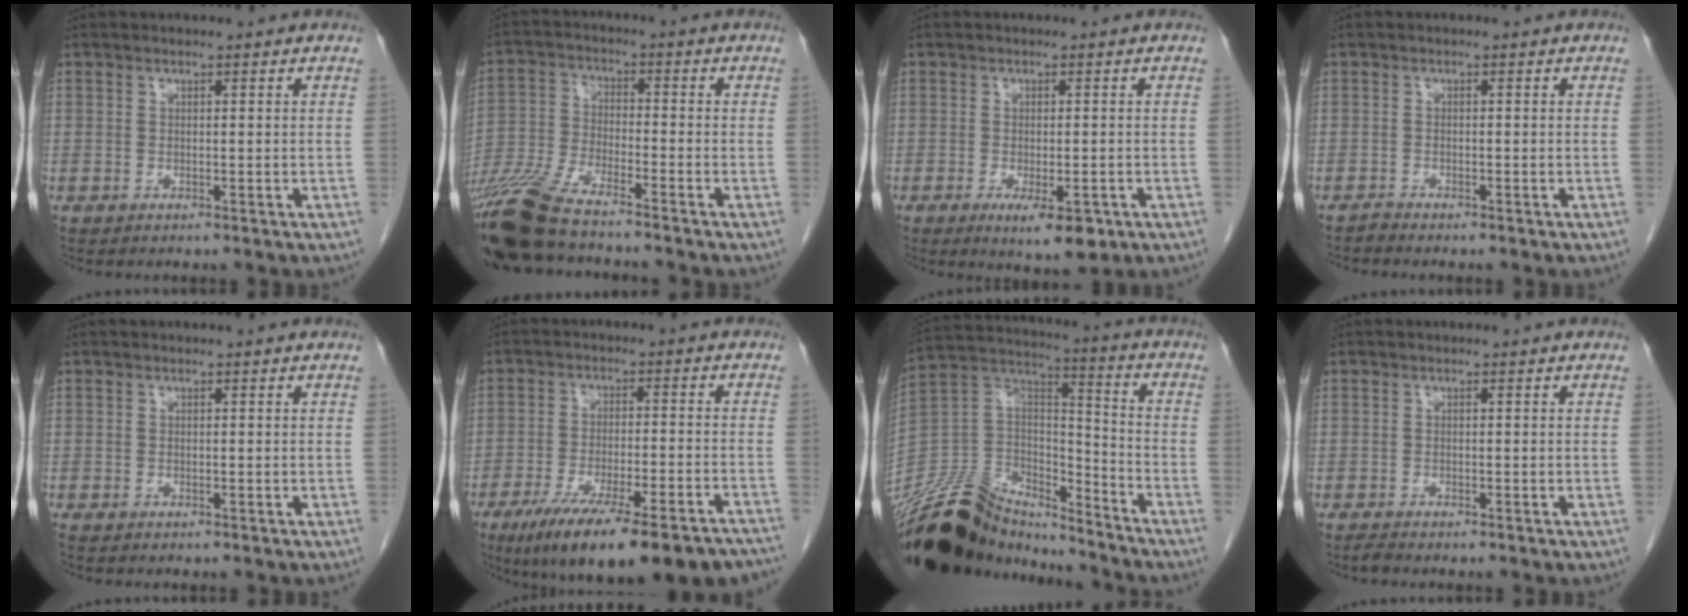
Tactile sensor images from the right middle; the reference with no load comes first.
{"total": 11.5, "force": [-9.7, 1.3, 5.9], "torque": [-0.122, -0.024, -0.185]}
{"total": 5.6, "force": [-2.7, 1.6, 4.6], "torque": [-0.066, -0.010, -0.030]}
{"total": 0.8, "force": [-0.8, -0.1, -0.1], "torque": [-0.001, -0.004, -0.017]}
{"total": 0.5, "force": [-0.5, 0.1, 0.2], "torque": [-0.007, -0.001, -0.009]}
{"total": 22.4, "force": [-17.5, 3.5, 13.5], "torque": [-0.160, -0.018, -0.252]}
{"total": 19.6, "force": [-17.6, 6.0, 6.3], "torque": [-0.129, 0.035, -0.309]}
{"total": 0.8, "force": [-0.8, 0.0, 0.3], "torque": [-0.014, -0.004, -0.016]}